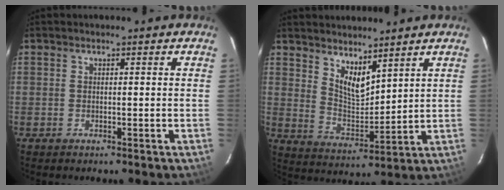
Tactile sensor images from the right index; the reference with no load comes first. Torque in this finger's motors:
{"motor_torque": [-0.17, 0.28, 0.00, 0.02]}